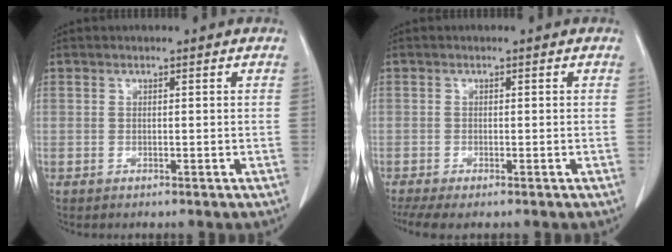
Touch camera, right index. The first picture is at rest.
{"total": 4.6, "force": [-3.4, 1.0, 2.8], "torque": [-0.055, -0.010, -0.059]}